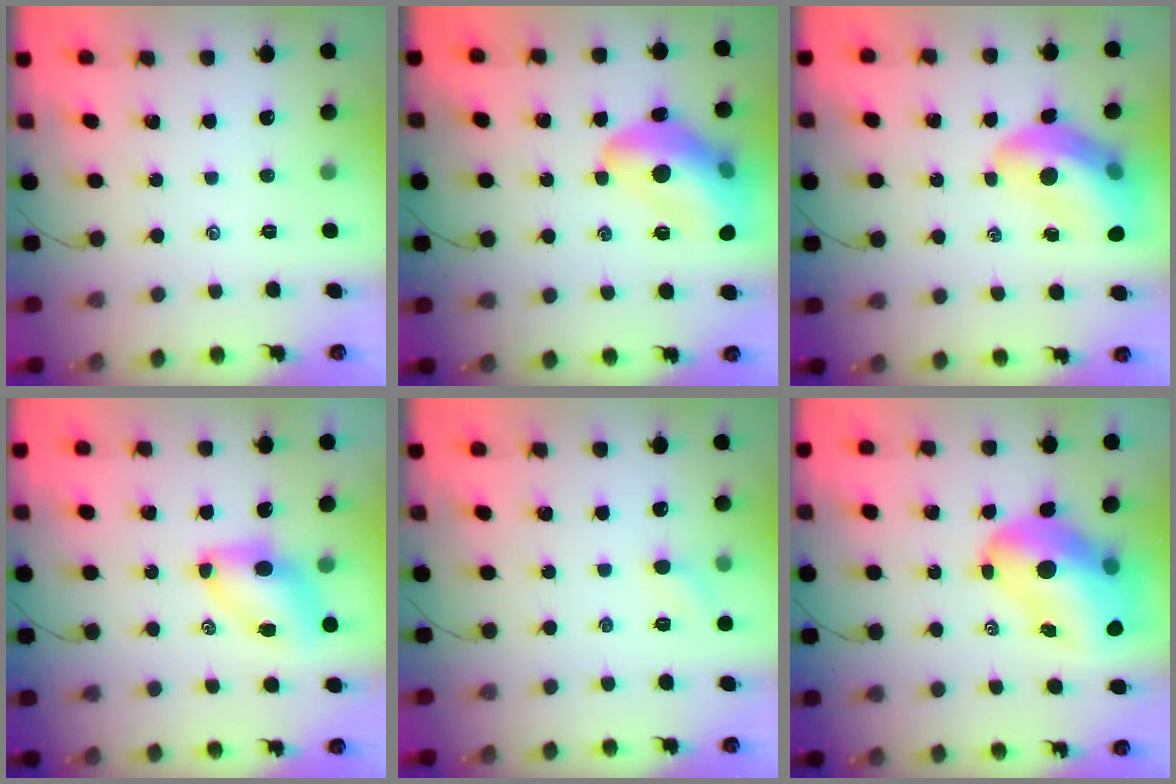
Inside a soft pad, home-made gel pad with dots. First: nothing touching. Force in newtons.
{"total": 17.3, "press": 17.1, "slide": 2.7}
{"total": 14.2, "press": 13.7, "slide": 3.7}
{"total": 7.2, "press": 7.1, "slide": 1.1}
{"total": 4.8, "press": 4.6, "slide": 1.5}
{"total": 19.0, "press": 18.2, "slide": 5.6}